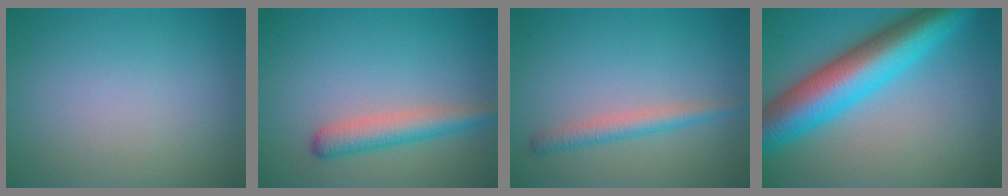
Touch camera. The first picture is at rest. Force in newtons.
{"total": 3.3, "press": 3.3, "slide": 0.1}
{"total": 2.2, "press": 2.2, "slide": 0.1}
{"total": 10.6, "press": 10.6, "slide": 0.2}